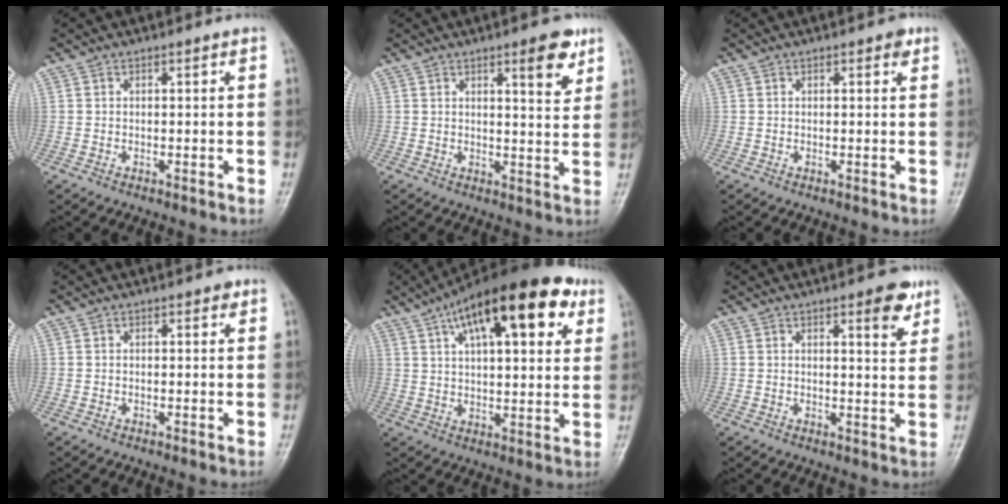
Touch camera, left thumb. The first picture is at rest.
{"total": 6.3, "force": [3.7, 1.7, 4.9], "torque": [-0.059, -0.021, 0.048]}
{"total": 1.3, "force": [0.7, 0.6, 1.0], "torque": [-0.010, 0.000, 0.006]}
{"total": 0.8, "force": [0.4, 0.5, 0.6], "torque": [-0.003, 0.000, 0.001]}
{"total": 21.4, "force": [10.4, 8.3, 16.7], "torque": [-0.239, 0.001, 0.158]}
{"total": 5.2, "force": [3.0, 1.5, 3.9], "torque": [-0.045, -0.016, 0.036]}